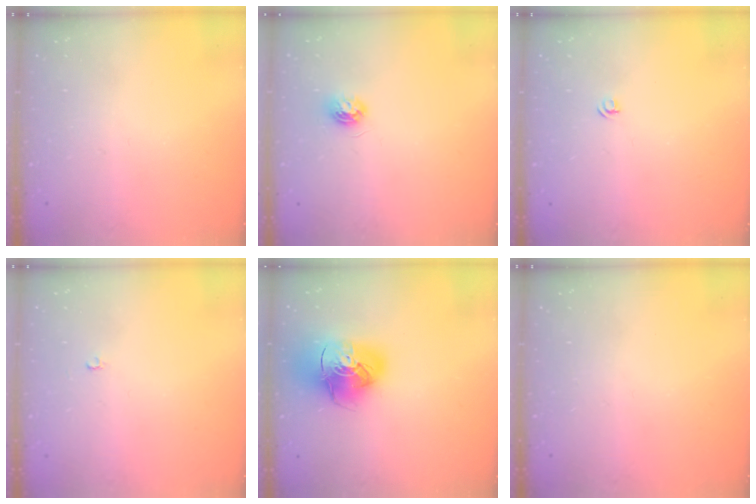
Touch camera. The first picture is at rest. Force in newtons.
{"total": 4.8, "press": 4.8, "slide": 0.6}
{"total": 3.5, "press": 3.4, "slide": 0.5}
{"total": 2.1, "press": 2.1, "slide": 0.2}
{"total": 14.9, "press": 14.8, "slide": 1.9}
{"total": 0.0}